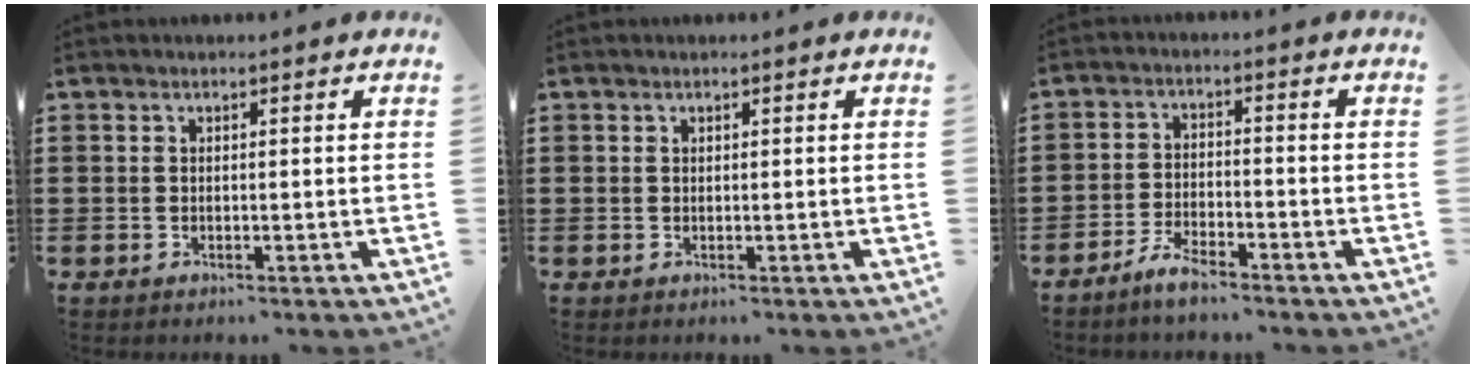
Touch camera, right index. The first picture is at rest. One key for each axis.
{"total": 0.0}
{"total": 3.7, "fx": -3.4, "fy": 0.6, "fz": 1.2, "tx": -0.028, "ty": 0.008, "tz": -0.069}